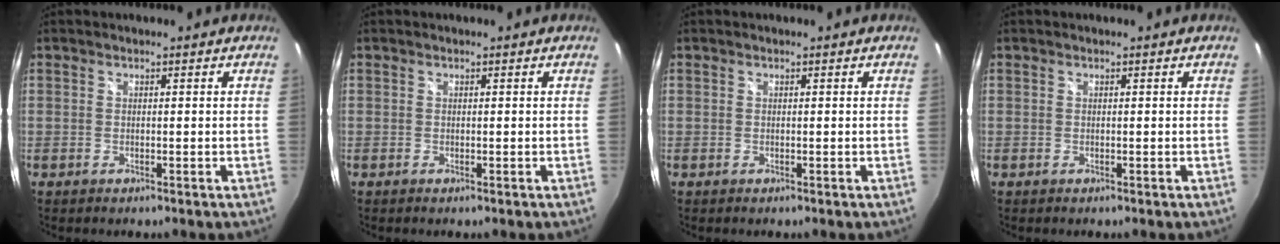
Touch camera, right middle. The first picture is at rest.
{"total": 0.0}
{"total": 0.0}
{"total": 0.0}